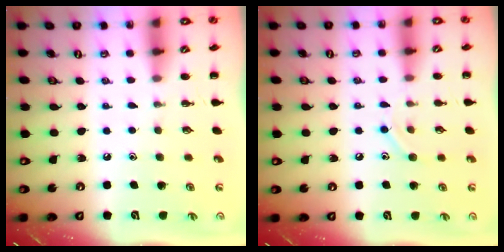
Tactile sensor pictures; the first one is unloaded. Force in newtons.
{"total": 7.5, "press": 7.4, "slide": 1.3}